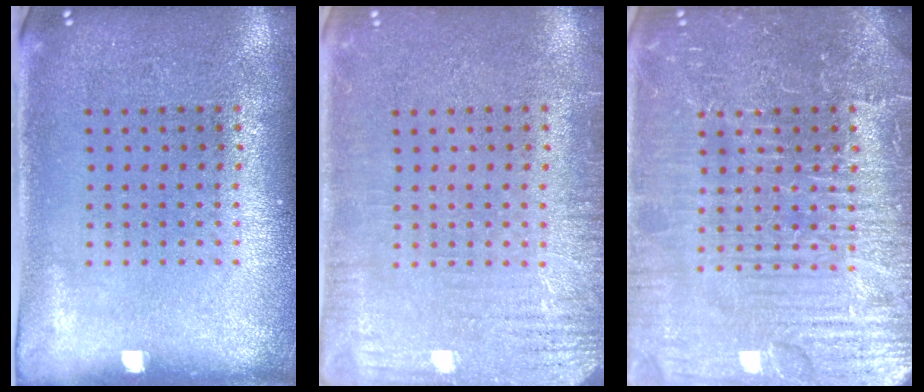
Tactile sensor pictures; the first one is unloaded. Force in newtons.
{"total": 3.2, "press": 3.2, "slide": 0.4}
{"total": 7.5, "press": 7.4, "slide": 1.0}